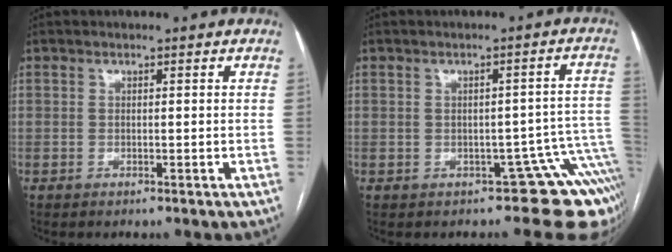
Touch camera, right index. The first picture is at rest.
{"total": 8.2, "force": [-5.1, 4.1, 4.9], "torque": [-0.019, 0.040, -0.055]}